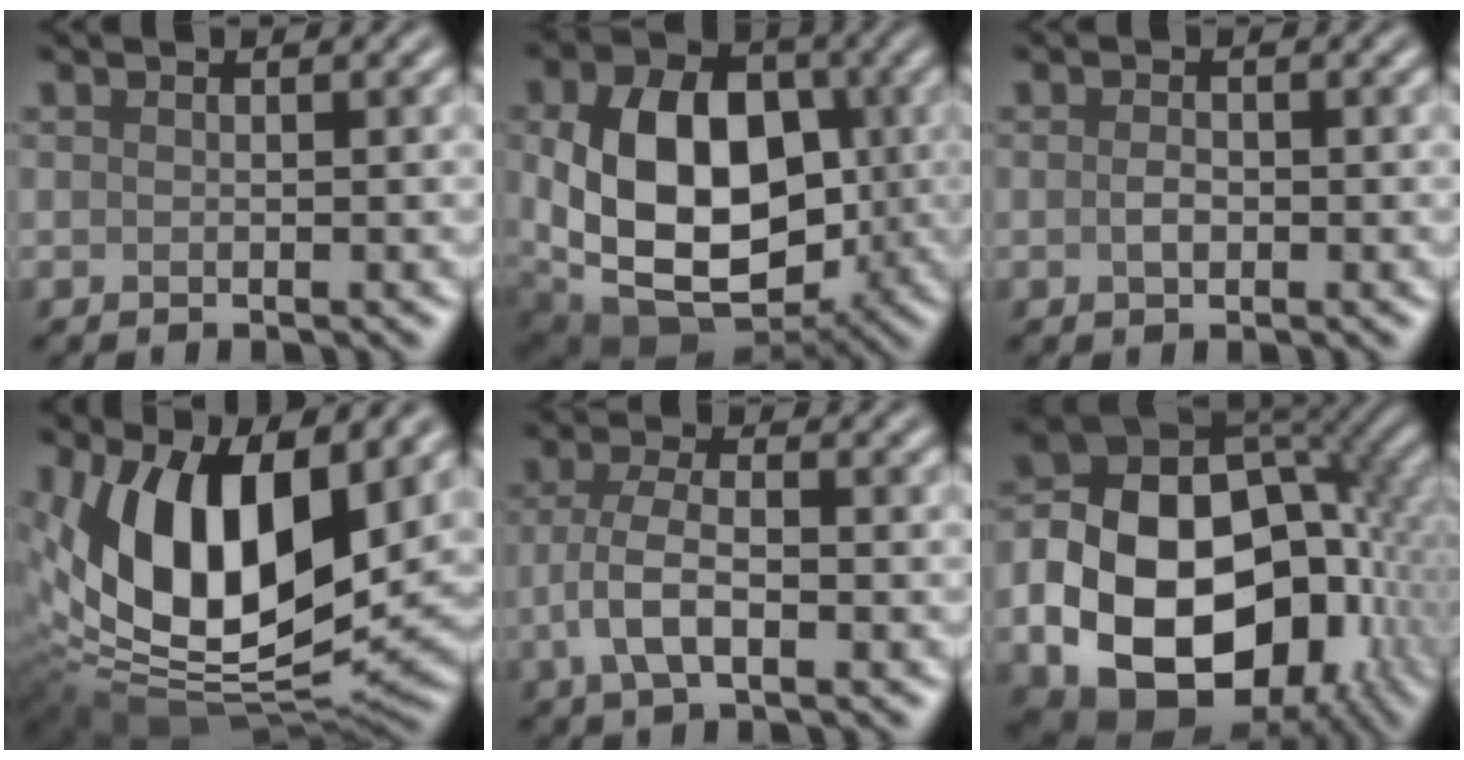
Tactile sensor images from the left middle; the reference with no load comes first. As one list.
[{"total": 13.7, "force": [-0.4, 9.6, 9.8], "torque": [-0.181, -0.022, 0.006]}, {"total": 1.2, "force": [-0.2, 0.7, 1.0], "torque": [-0.019, 0.000, -0.005]}, {"total": 14.4, "force": [3.9, 7.2, 11.8], "torque": [-0.214, -0.012, 0.065]}, {"total": 4.1, "force": [-1.1, 1.7, 3.5], "torque": [-0.076, 0.002, -0.026]}, {"total": 18.7, "force": [-4.5, 13.1, 12.5], "torque": [-0.206, -0.030, -0.060]}]